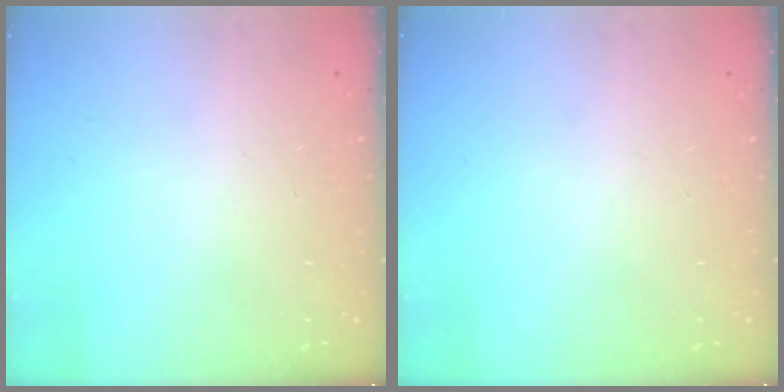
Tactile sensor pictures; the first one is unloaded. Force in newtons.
{"total": 0.0}